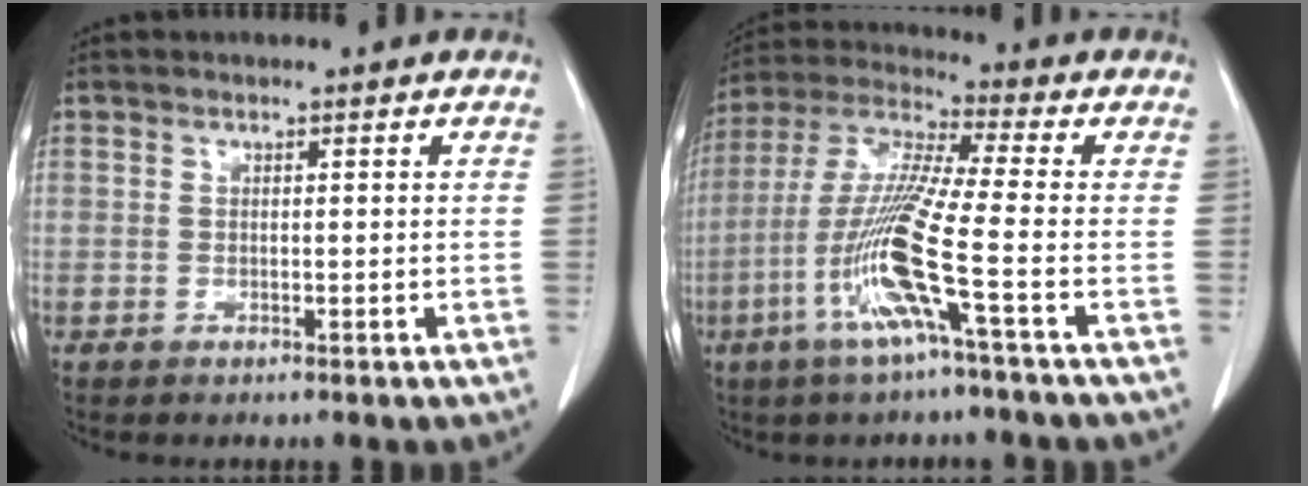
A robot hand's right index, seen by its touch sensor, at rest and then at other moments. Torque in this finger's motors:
{"motor_torque": [2.14, 0.01, 0.38, 0.11]}